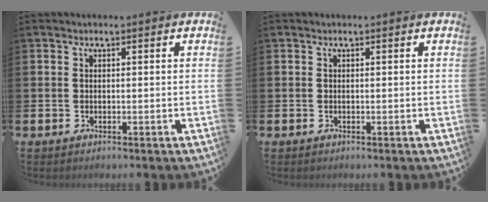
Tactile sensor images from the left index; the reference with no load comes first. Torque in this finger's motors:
{"motor_torque": [0.00, 0.00, 0.02, 0.01]}